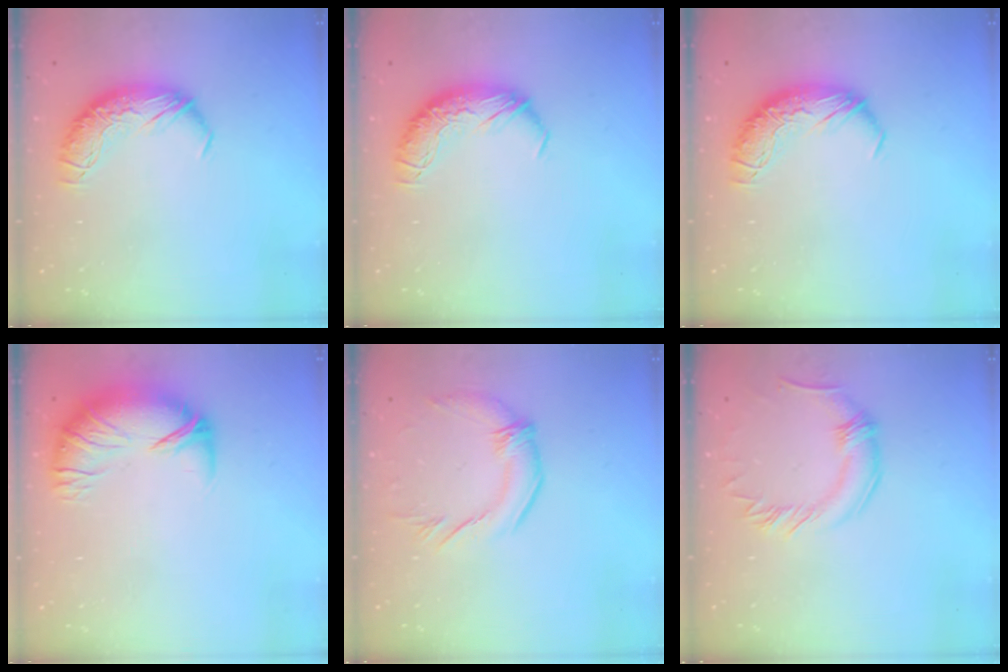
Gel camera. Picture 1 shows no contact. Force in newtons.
{"total": 0.0}
{"total": 0.0}
{"total": 2.6, "press": 1.0, "slide": 2.4}
{"total": 1.7, "press": 1.2, "slide": 1.2}
{"total": 0.0}